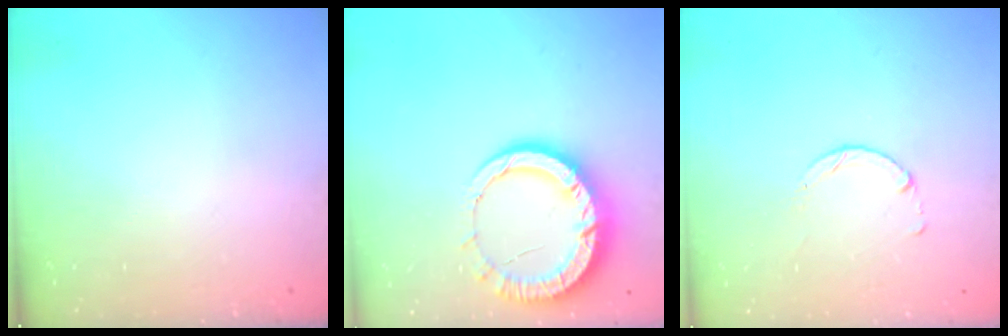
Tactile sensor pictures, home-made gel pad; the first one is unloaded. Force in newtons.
{"total": 12.7, "press": 12.6, "slide": 1.4}
{"total": 1.4, "press": 1.4, "slide": 0.2}